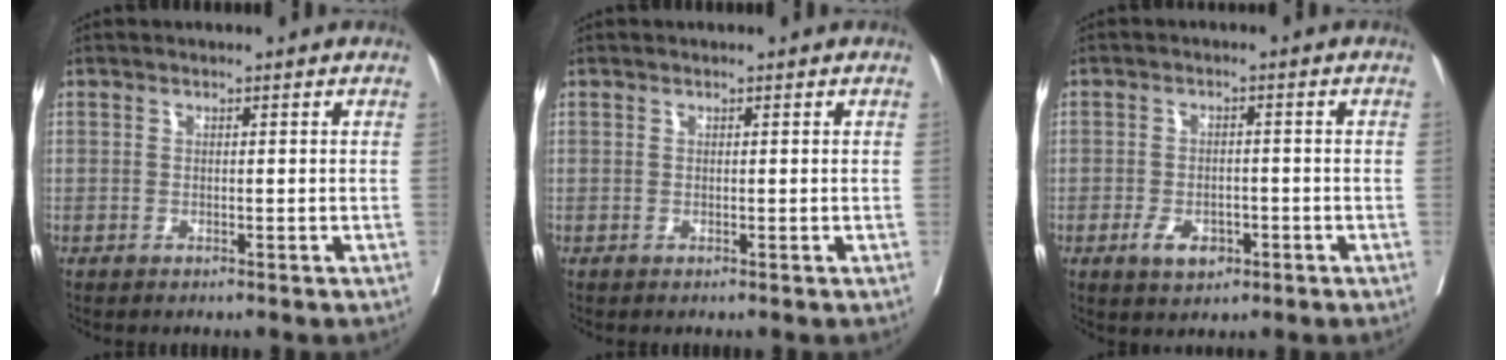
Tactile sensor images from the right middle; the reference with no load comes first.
{"total": 0.0}
{"total": 4.2, "force": [-2.1, 2.4, 2.7], "torque": [-0.052, 0.000, -0.027]}